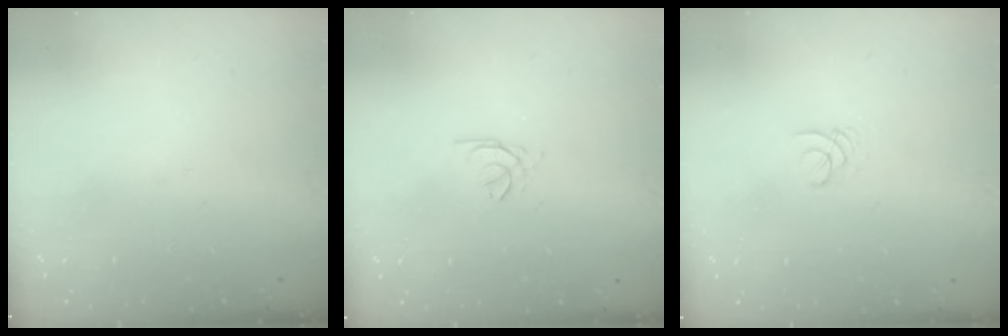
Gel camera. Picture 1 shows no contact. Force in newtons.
{"total": 1.4, "press": 1.3, "slide": 0.3}
{"total": 1.0, "press": 1.0, "slide": 0.1}